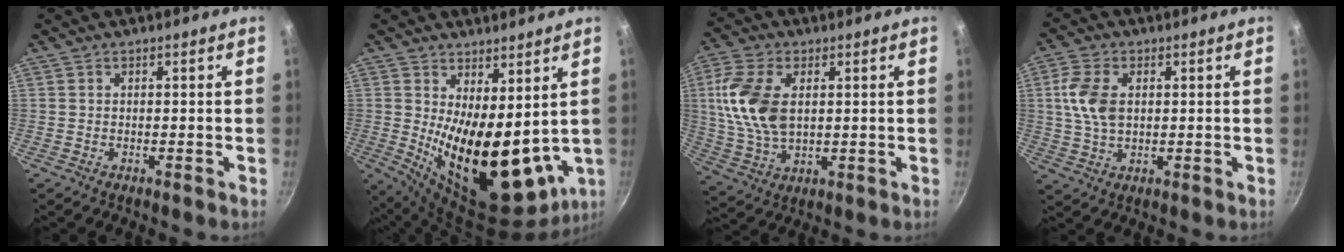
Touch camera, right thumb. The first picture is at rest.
{"total": 19.3, "force": [2.3, 8.8, 17.0], "torque": [-0.224, -0.048, 0.063]}
{"total": 13.4, "force": [2.4, 7.9, 10.6], "torque": [-0.205, -0.006, 0.046]}
{"total": 8.1, "force": [1.4, 5.1, 6.2], "torque": [-0.117, 0.003, 0.025]}